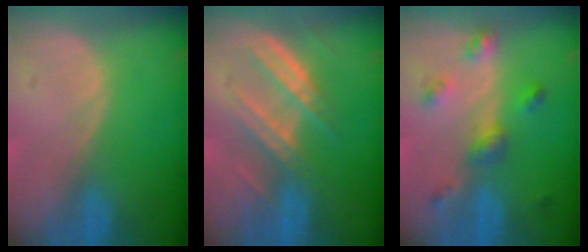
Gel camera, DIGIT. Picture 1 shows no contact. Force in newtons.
{"total": 6.5, "press": 6.4, "slide": 1.1}
{"total": 4.9, "press": 4.7, "slide": 1.2}